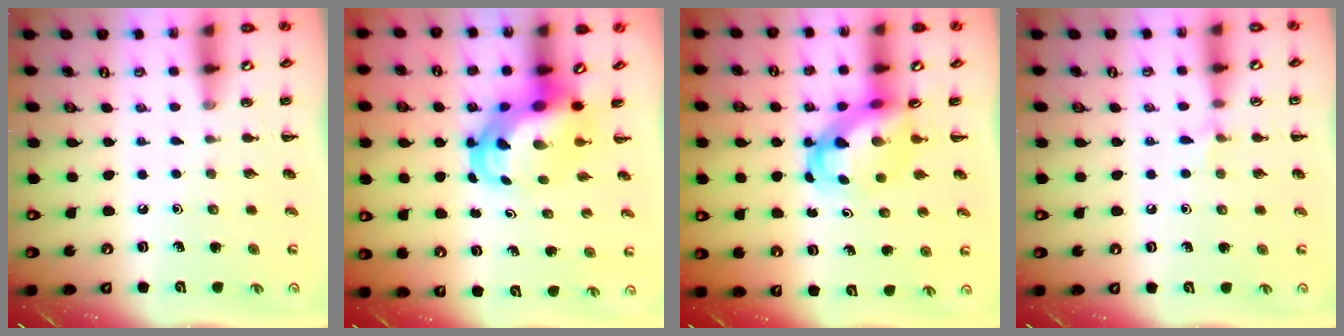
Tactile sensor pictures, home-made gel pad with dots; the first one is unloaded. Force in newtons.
{"total": 7.1, "press": 6.9, "slide": 1.6}
{"total": 4.6, "press": 4.4, "slide": 1.1}
{"total": 5.0, "press": 4.7, "slide": 1.8}